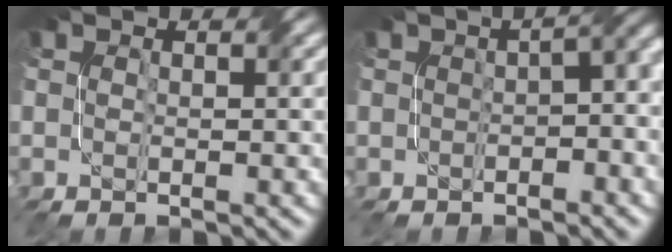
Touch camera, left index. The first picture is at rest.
{"total": 6.7, "force": [-0.4, 3.0, 5.9], "torque": [-0.028, 0.022, -0.014]}